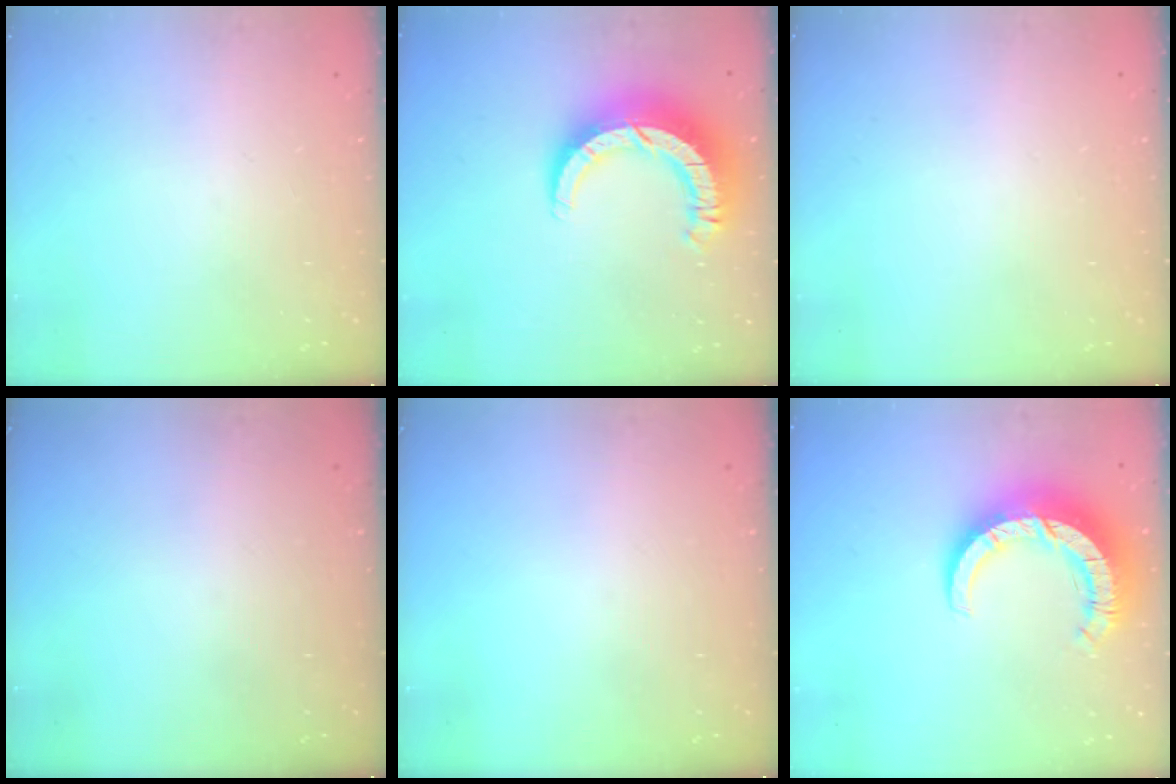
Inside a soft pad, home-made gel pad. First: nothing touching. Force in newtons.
{"total": 12.1, "press": 12.0, "slide": 1.2}
{"total": 2.6, "press": 2.6, "slide": 0.2}
{"total": 0.0}
{"total": 0.0}
{"total": 11.6, "press": 11.5, "slide": 1.3}